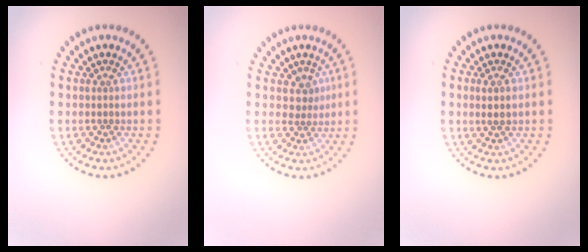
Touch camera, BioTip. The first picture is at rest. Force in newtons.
{"total": 1.8, "press": 1.1, "slide": 1.3}
{"total": 1.3, "press": 1.2, "slide": 0.5}